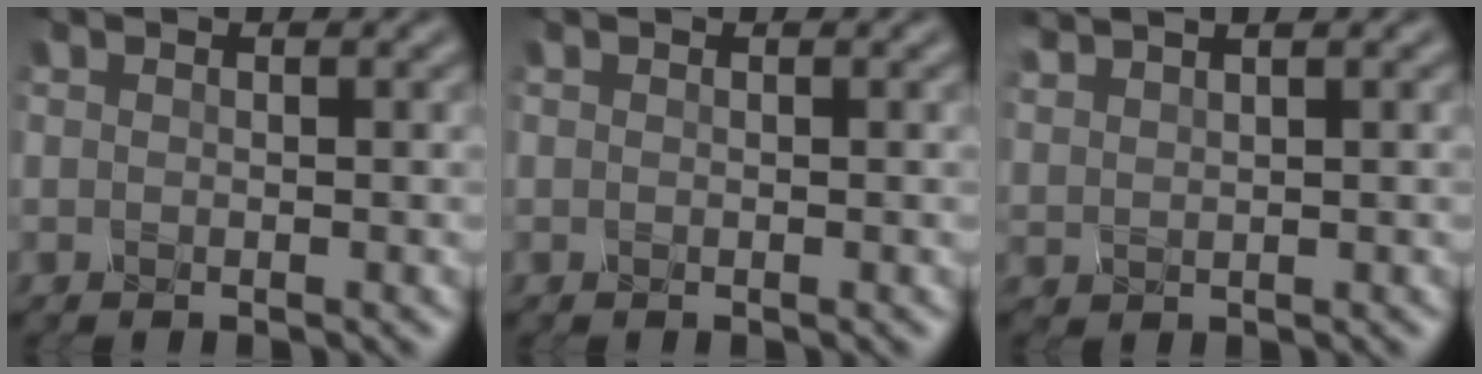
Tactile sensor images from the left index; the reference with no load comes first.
{"total": 0.0}
{"total": 2.6, "force": [2.2, 0.8, 1.1], "torque": [-0.008, 0.017, 0.022]}